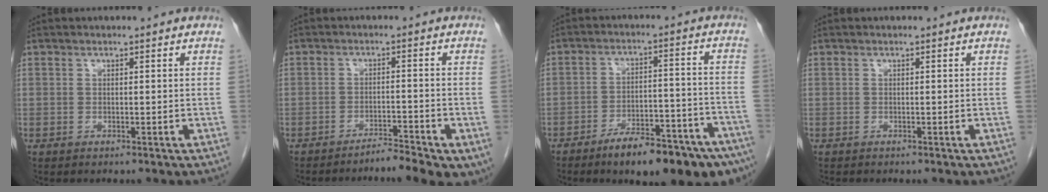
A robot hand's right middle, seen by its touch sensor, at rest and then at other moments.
{"total": 6.7, "force": [-5.0, 0.9, 4.4], "torque": [-0.051, 0.000, -0.076]}
{"total": 15.5, "force": [-11.0, 4.0, 10.1], "torque": [-0.100, 0.023, -0.163]}
{"total": 0.0}